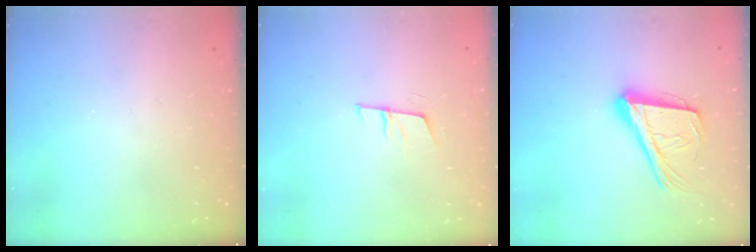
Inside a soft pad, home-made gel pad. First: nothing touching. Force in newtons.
{"total": 6.2, "press": 5.6, "slide": 2.7}
{"total": 20.2, "press": 19.6, "slide": 4.7}